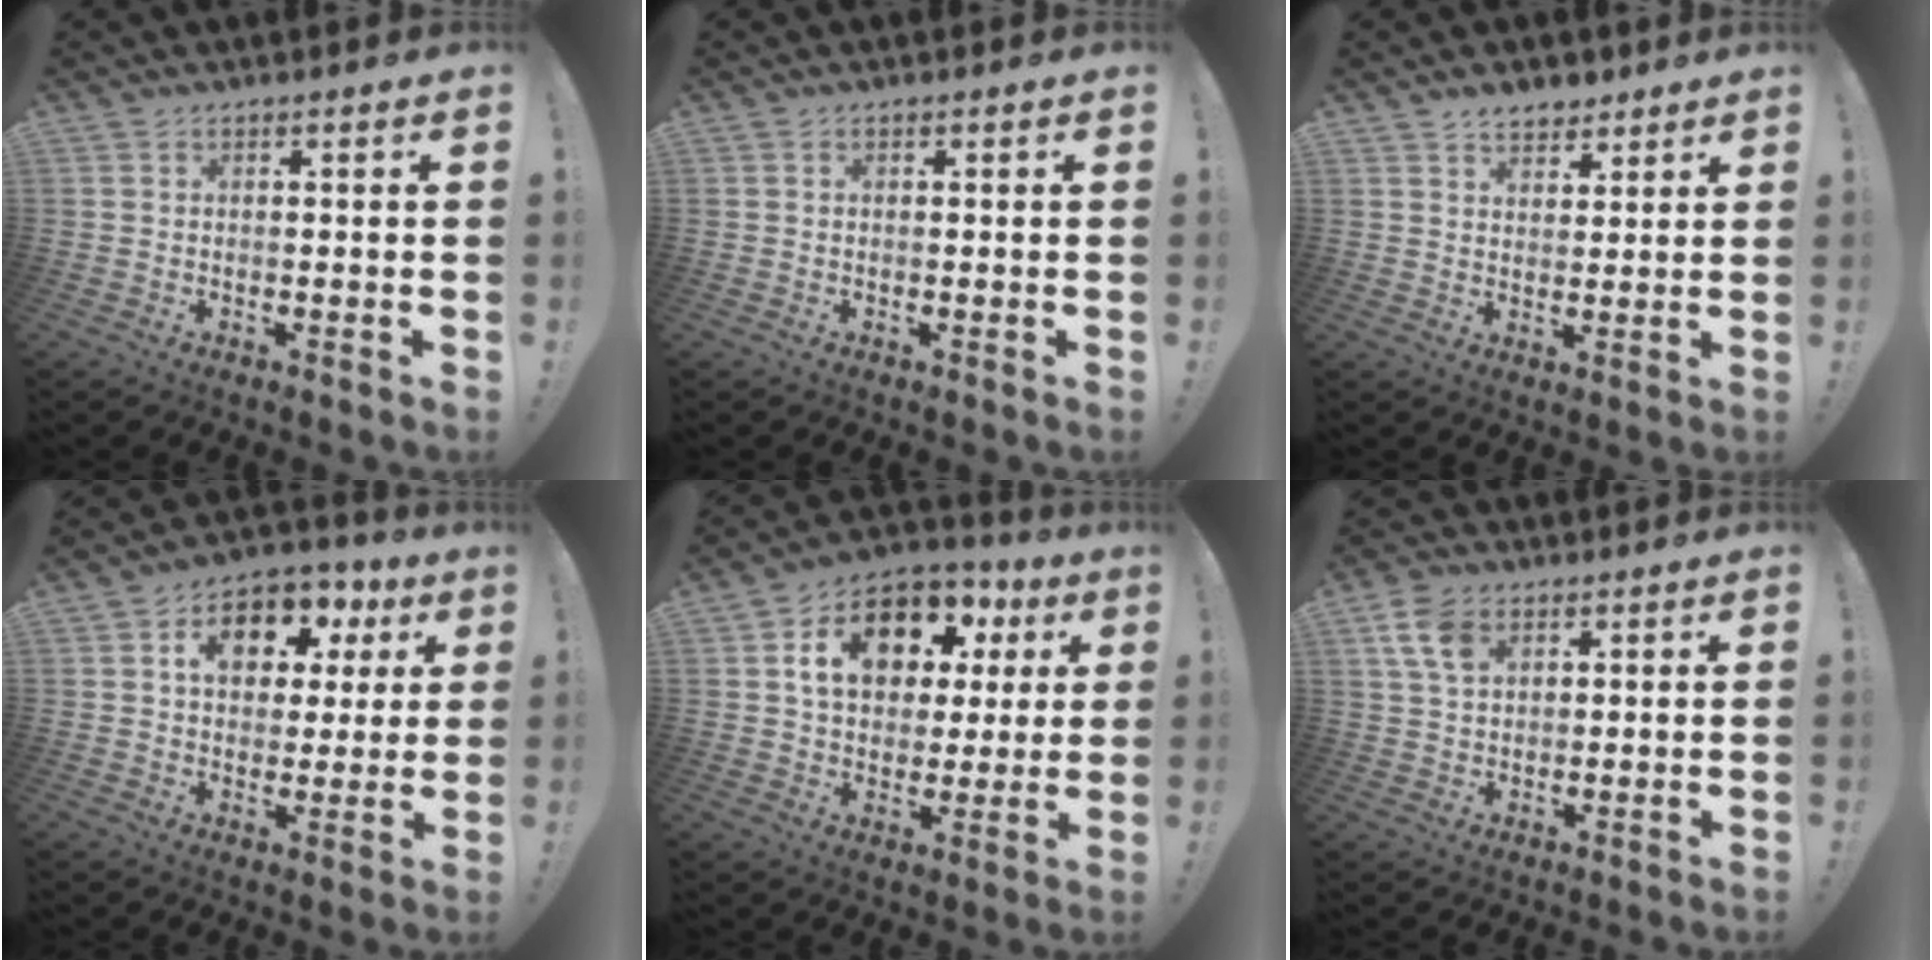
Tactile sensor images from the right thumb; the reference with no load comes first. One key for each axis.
{"total": 0.0}
{"total": 5.1, "fx": 4.1, "fy": 2.9, "fz": 1.1, "tx": -0.011, "ty": -0.025, "tz": 0.075}
{"total": 11.8, "fx": 4.2, "fy": 8.6, "fz": 6.9, "tx": -0.094, "ty": -0.012, "tz": 0.075}
{"total": 16.0, "fx": 6.1, "fy": 11.1, "fz": 9.7, "tx": -0.149, "ty": -0.020, "tz": 0.110}
{"total": 8.4, "fx": 3.7, "fy": 5.7, "fz": 5.0, "tx": -0.097, "ty": -0.003, "tz": 0.074}